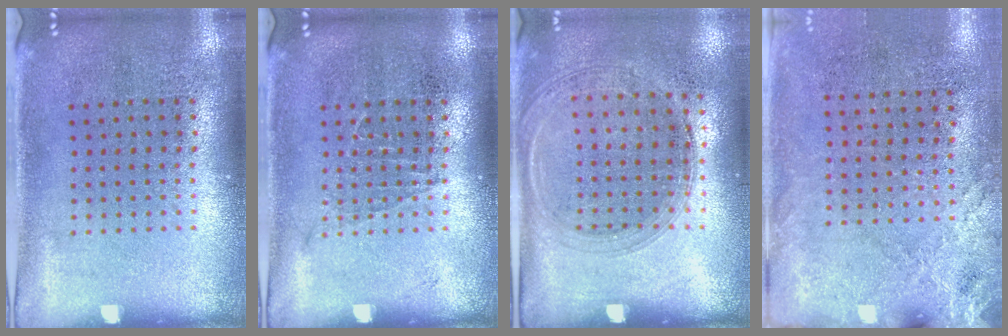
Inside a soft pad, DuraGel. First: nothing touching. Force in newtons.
{"total": 0.5, "press": 0.5, "slide": 0.1}
{"total": 1.4, "press": 1.3, "slide": 0.5}
{"total": 2.4, "press": 2.0, "slide": 1.3}